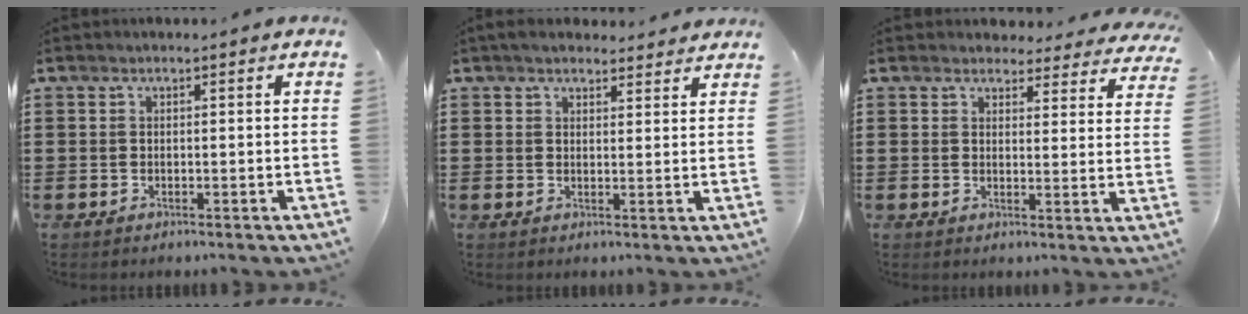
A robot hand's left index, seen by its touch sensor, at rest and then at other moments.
{"total": 3.2, "force": [2.9, 1.1, 0.6], "torque": [-0.012, -0.005, 0.053]}
{"total": 3.5, "force": [3.3, 1.0, 0.4], "torque": [-0.016, -0.014, 0.059]}